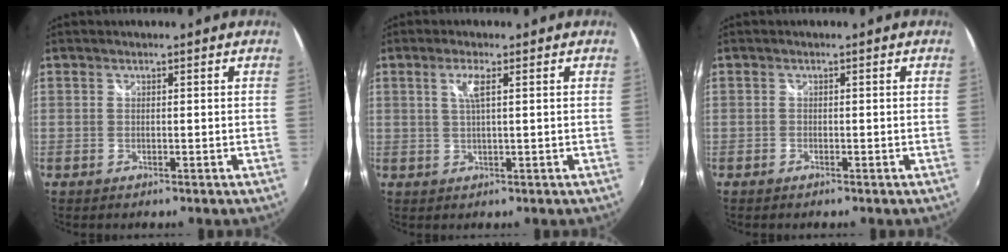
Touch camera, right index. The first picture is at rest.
{"total": 2.9, "force": [1.0, 0.1, 2.7], "torque": [-0.053, 0.001, 0.019]}
{"total": 0.6, "force": [-0.5, 0.3, 0.1], "torque": [-0.004, -0.003, -0.012]}